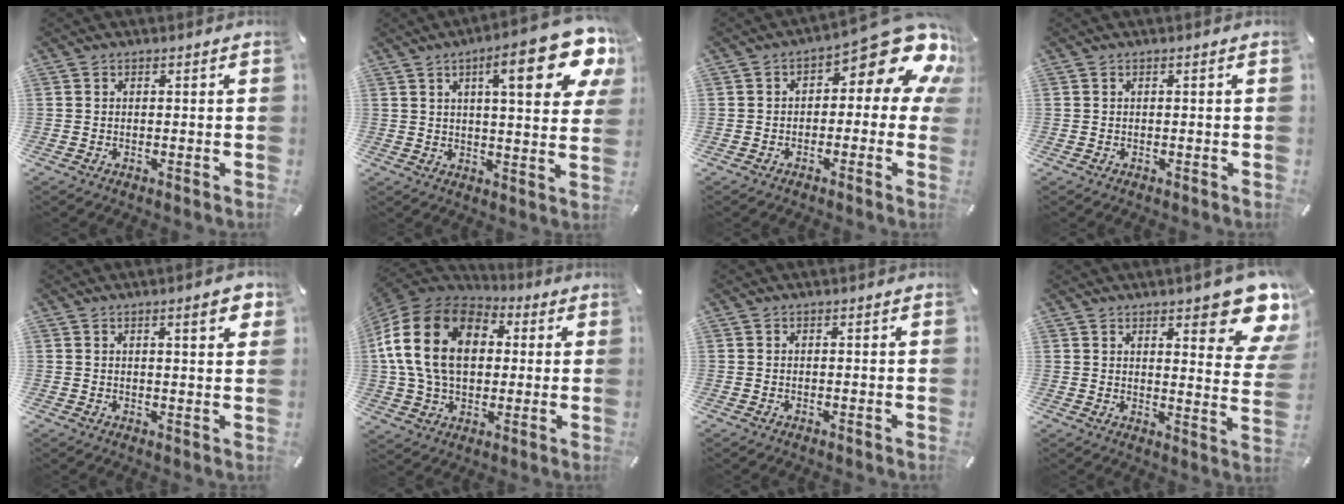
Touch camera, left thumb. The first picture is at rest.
{"total": 18.1, "force": [8.5, 4.7, 15.2], "torque": [-0.217, -0.035, 0.123]}
{"total": 15.3, "force": [7.2, 6.1, 12.0], "torque": [-0.158, -0.054, 0.117]}
{"total": 0.0}
{"total": 4.8, "force": [2.5, 1.6, 3.8], "torque": [-0.053, -0.002, 0.037]}
{"total": 20.2, "force": [3.2, 14.5, 13.6], "torque": [-0.289, 0.012, 0.048]}
{"total": 0.0}
{"total": 14.1, "force": [9.9, 4.7, 8.9], "torque": [-0.097, -0.082, 0.165]}